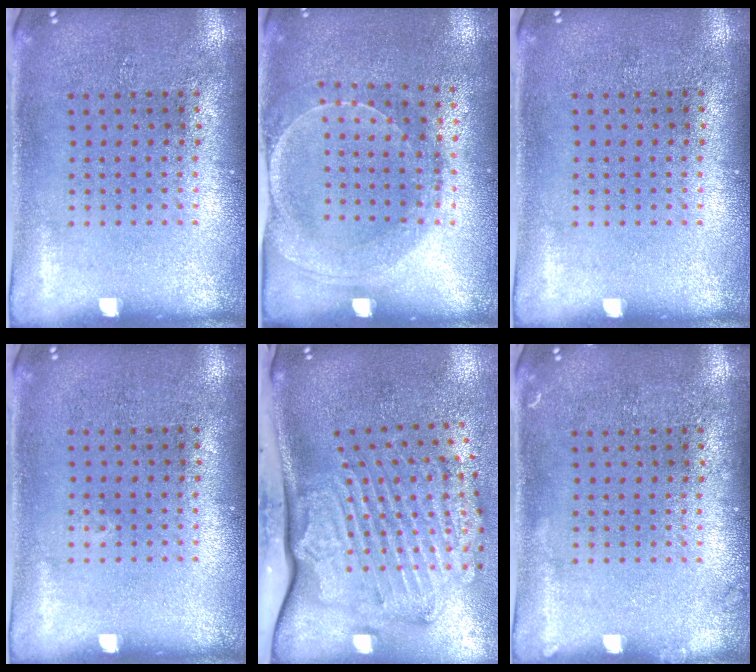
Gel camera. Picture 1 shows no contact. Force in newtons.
{"total": 1.5, "press": 1.5, "slide": 0.3}
{"total": 0.0}
{"total": 0.0}
{"total": 2.8, "press": 2.2, "slide": 1.7}
{"total": 0.7, "press": 0.7, "slide": 0.2}